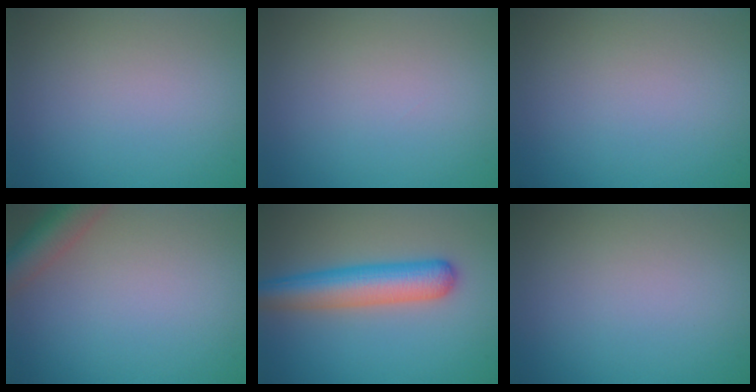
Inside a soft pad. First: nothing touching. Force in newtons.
{"total": 0.0}
{"total": 0.0}
{"total": 4.6, "press": 4.6, "slide": 0.3}
{"total": 6.2, "press": 6.2, "slide": 0.3}
{"total": 0.0}